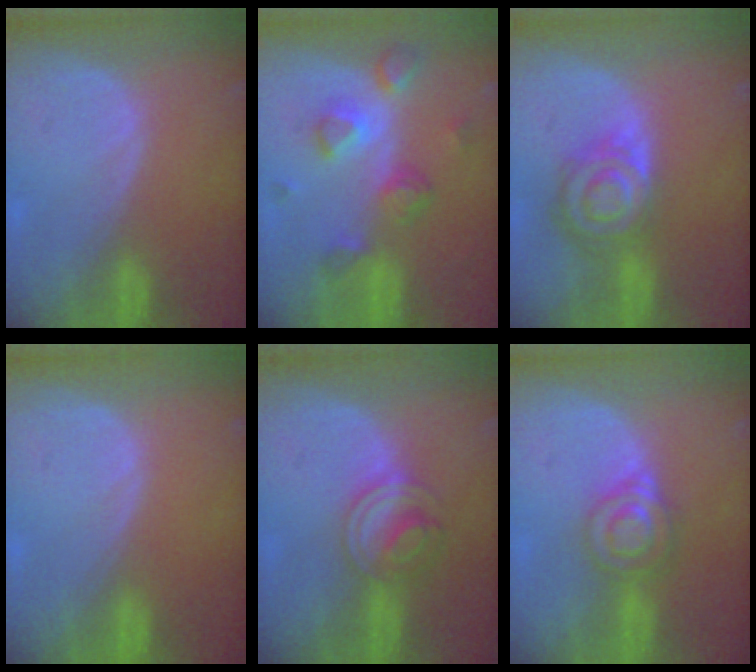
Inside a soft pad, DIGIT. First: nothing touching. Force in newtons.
{"total": 7.8, "press": 6.9, "slide": 3.6}
{"total": 8.1, "press": 7.0, "slide": 3.9}
{"total": 0.0}
{"total": 5.8, "press": 5.5, "slide": 1.9}
{"total": 6.7, "press": 5.7, "slide": 3.4}